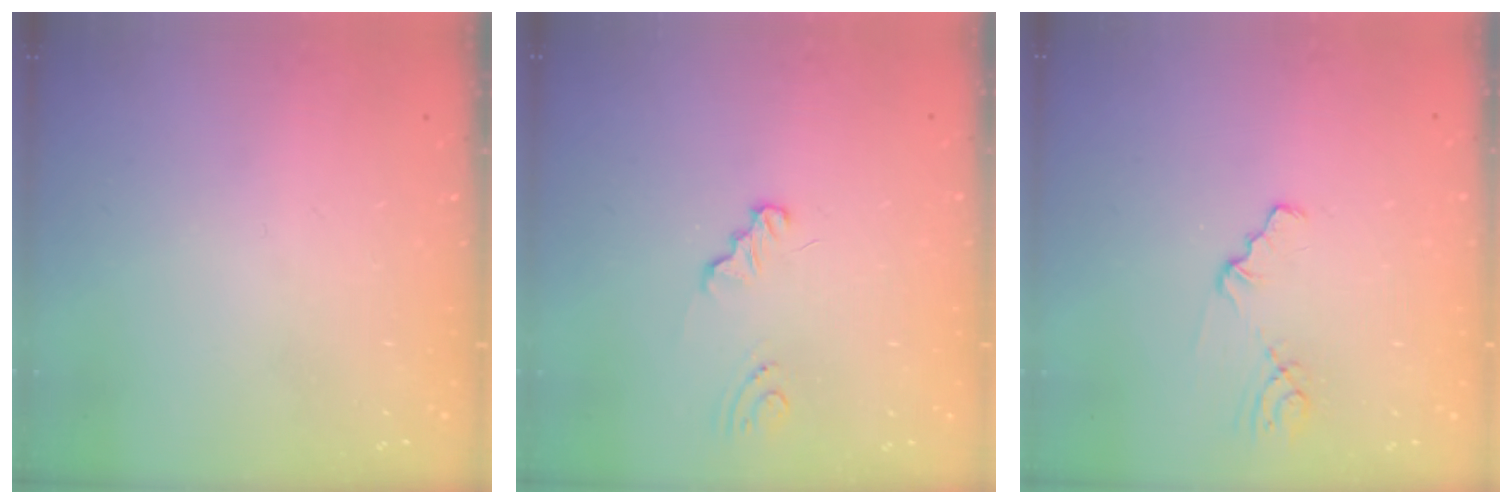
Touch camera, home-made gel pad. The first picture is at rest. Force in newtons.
{"total": 1.3, "press": 1.3, "slide": 0.1}
{"total": 1.1, "press": 1.0, "slide": 0.2}